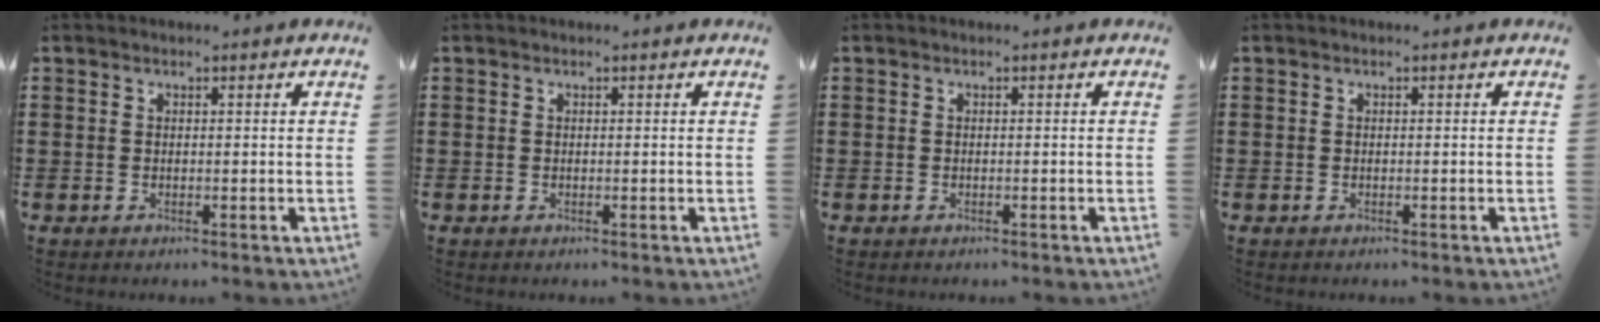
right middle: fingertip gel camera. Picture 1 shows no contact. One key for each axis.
{"total": 0.0}
{"total": 0.0}
{"total": 0.0}